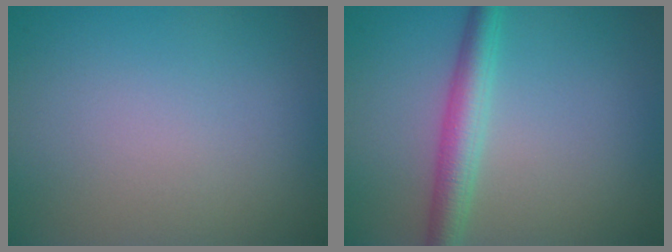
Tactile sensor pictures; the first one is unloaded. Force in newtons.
{"total": 3.5, "press": 3.5, "slide": 0.0}